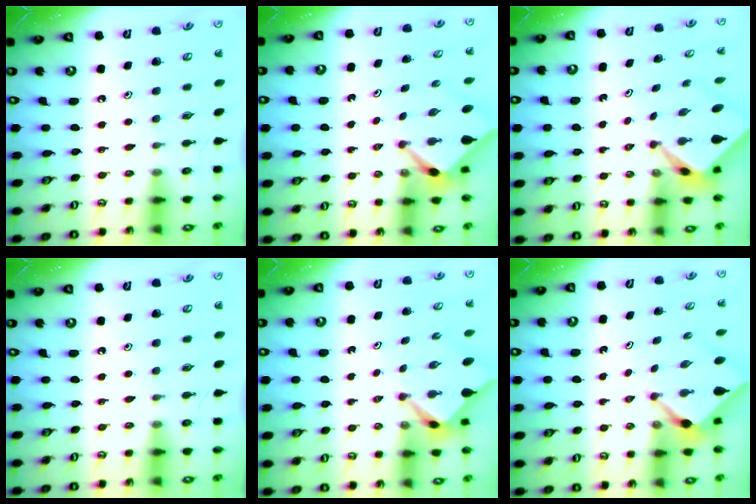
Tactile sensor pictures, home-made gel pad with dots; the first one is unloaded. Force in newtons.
{"total": 2.5, "press": 2.5, "slide": 0.3}
{"total": 2.5, "press": 2.5, "slide": 0.1}
{"total": 0.0}
{"total": 2.3, "press": 2.3, "slide": 0.3}
{"total": 2.2, "press": 2.2, "slide": 0.1}